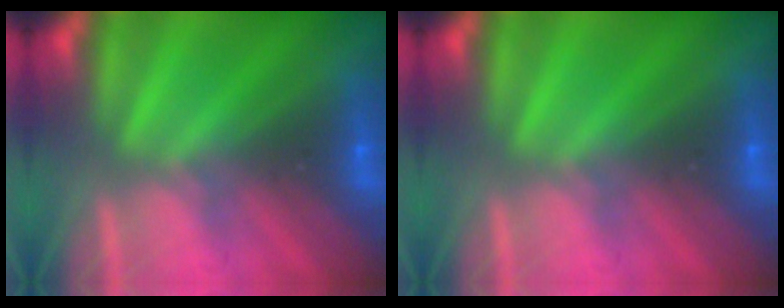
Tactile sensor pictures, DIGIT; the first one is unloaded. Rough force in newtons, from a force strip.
{"total": 0.0}